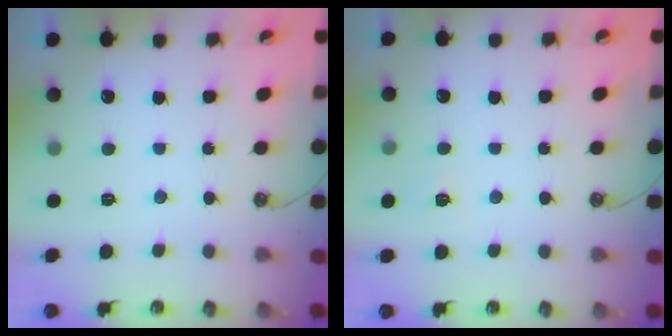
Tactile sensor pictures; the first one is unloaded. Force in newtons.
{"total": 4.1, "press": 4.1, "slide": 0.5}